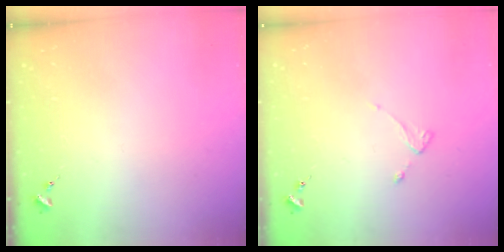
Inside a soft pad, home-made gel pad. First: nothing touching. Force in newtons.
{"total": 2.2, "press": 2.1, "slide": 0.4}